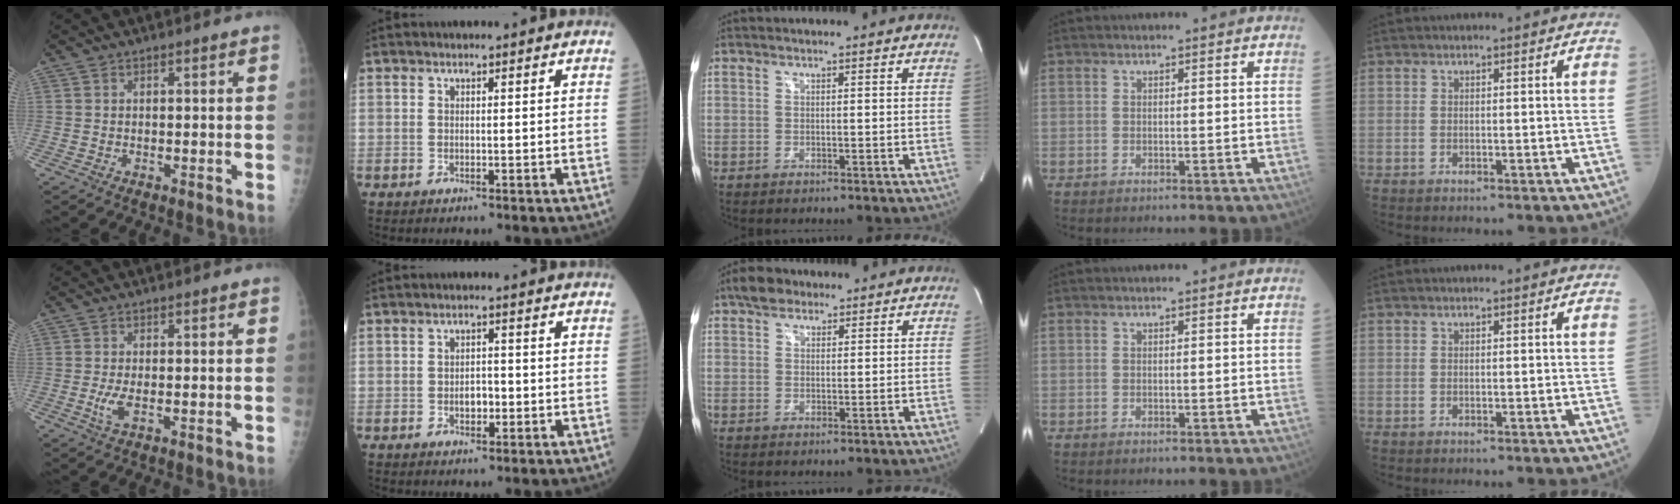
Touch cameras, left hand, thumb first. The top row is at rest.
{"thumb": {"total": 2.6, "force": [-0.1, 0.8, 2.5], "torque": [-0.058, -0.007, -0.001]}, "index": {"total": 2.3, "force": [-0.6, 1.4, 1.8], "torque": [-0.026, 0.004, -0.008]}, "middle": {"total": 3.8, "force": [2.7, 2.2, 1.5], "torque": [-0.031, 0.018, 0.047]}}